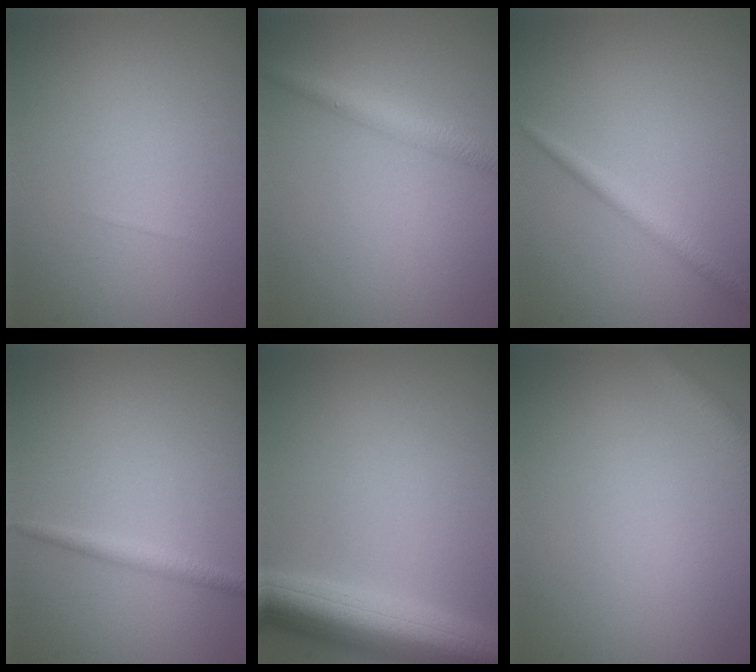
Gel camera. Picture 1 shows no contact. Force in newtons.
{"total": 2.6, "press": 2.6, "slide": 0.1}
{"total": 1.6, "press": 1.6, "slide": 0.1}
{"total": 1.4, "press": 1.4, "slide": 0.1}
{"total": 8.1, "press": 8.0, "slide": 0.4}
{"total": 2.3, "press": 2.3, "slide": 0.1}